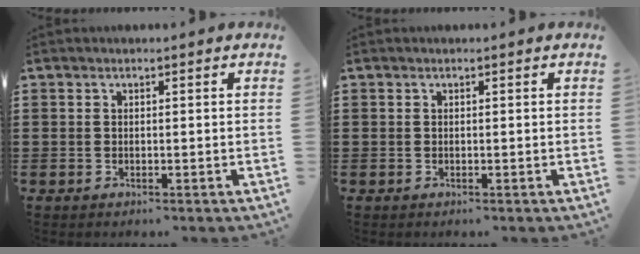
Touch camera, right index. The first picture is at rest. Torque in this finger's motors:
{"motor_torque": [0.08, 0.44, 0.00, 0.00]}